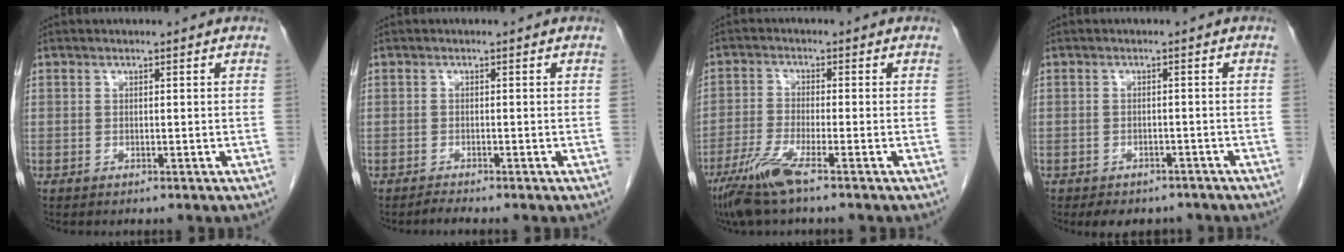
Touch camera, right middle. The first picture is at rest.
{"total": 1.0, "force": [-0.9, -0.2, 0.2], "torque": [-0.008, -0.004, -0.017]}
{"total": 6.6, "force": [-4.3, 0.0, 5.0], "torque": [-0.107, -0.020, -0.088]}
{"total": 6.2, "force": [-5.1, 3.1, 1.8], "torque": [-0.016, 0.008, -0.061]}